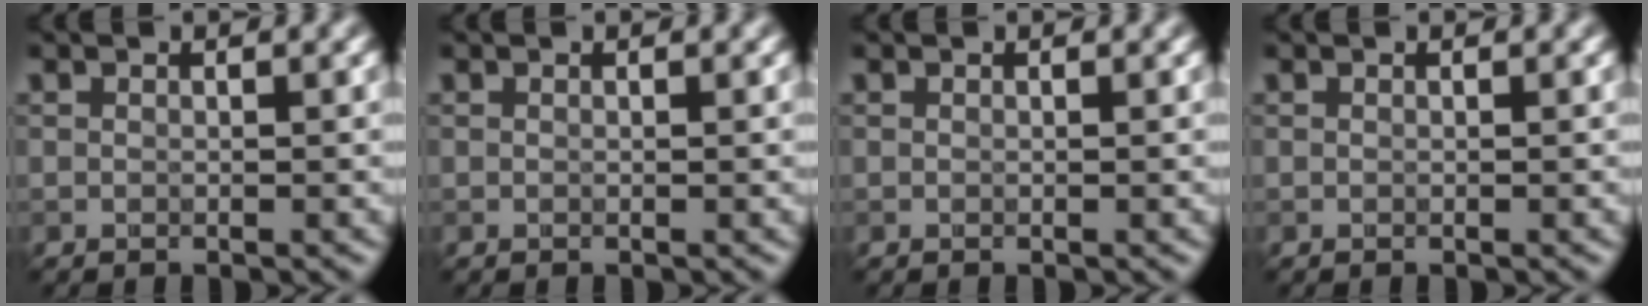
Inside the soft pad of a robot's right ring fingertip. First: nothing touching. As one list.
[{"total": 0.0}, {"total": 0.0}, {"total": 0.0}]